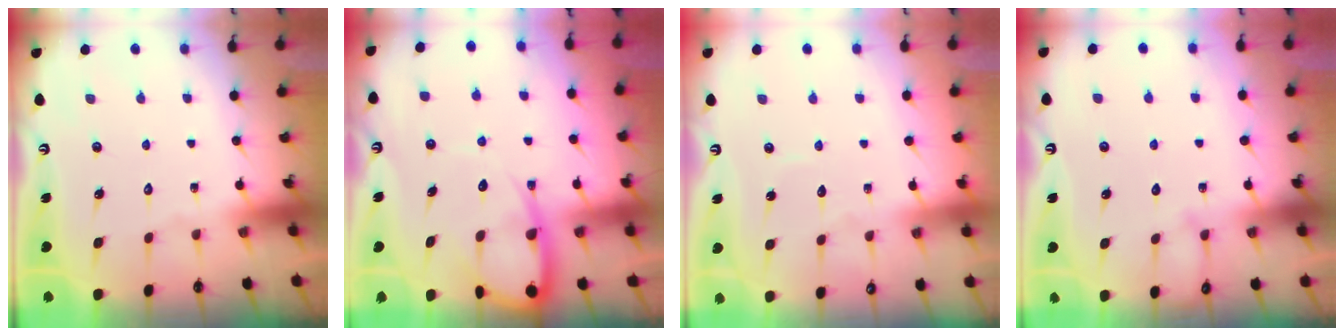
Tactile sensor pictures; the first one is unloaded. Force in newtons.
{"total": 8.1, "press": 8.1, "slide": 0.9}
{"total": 2.5, "press": 2.4, "slide": 0.3}
{"total": 3.3, "press": 3.3, "slide": 0.3}